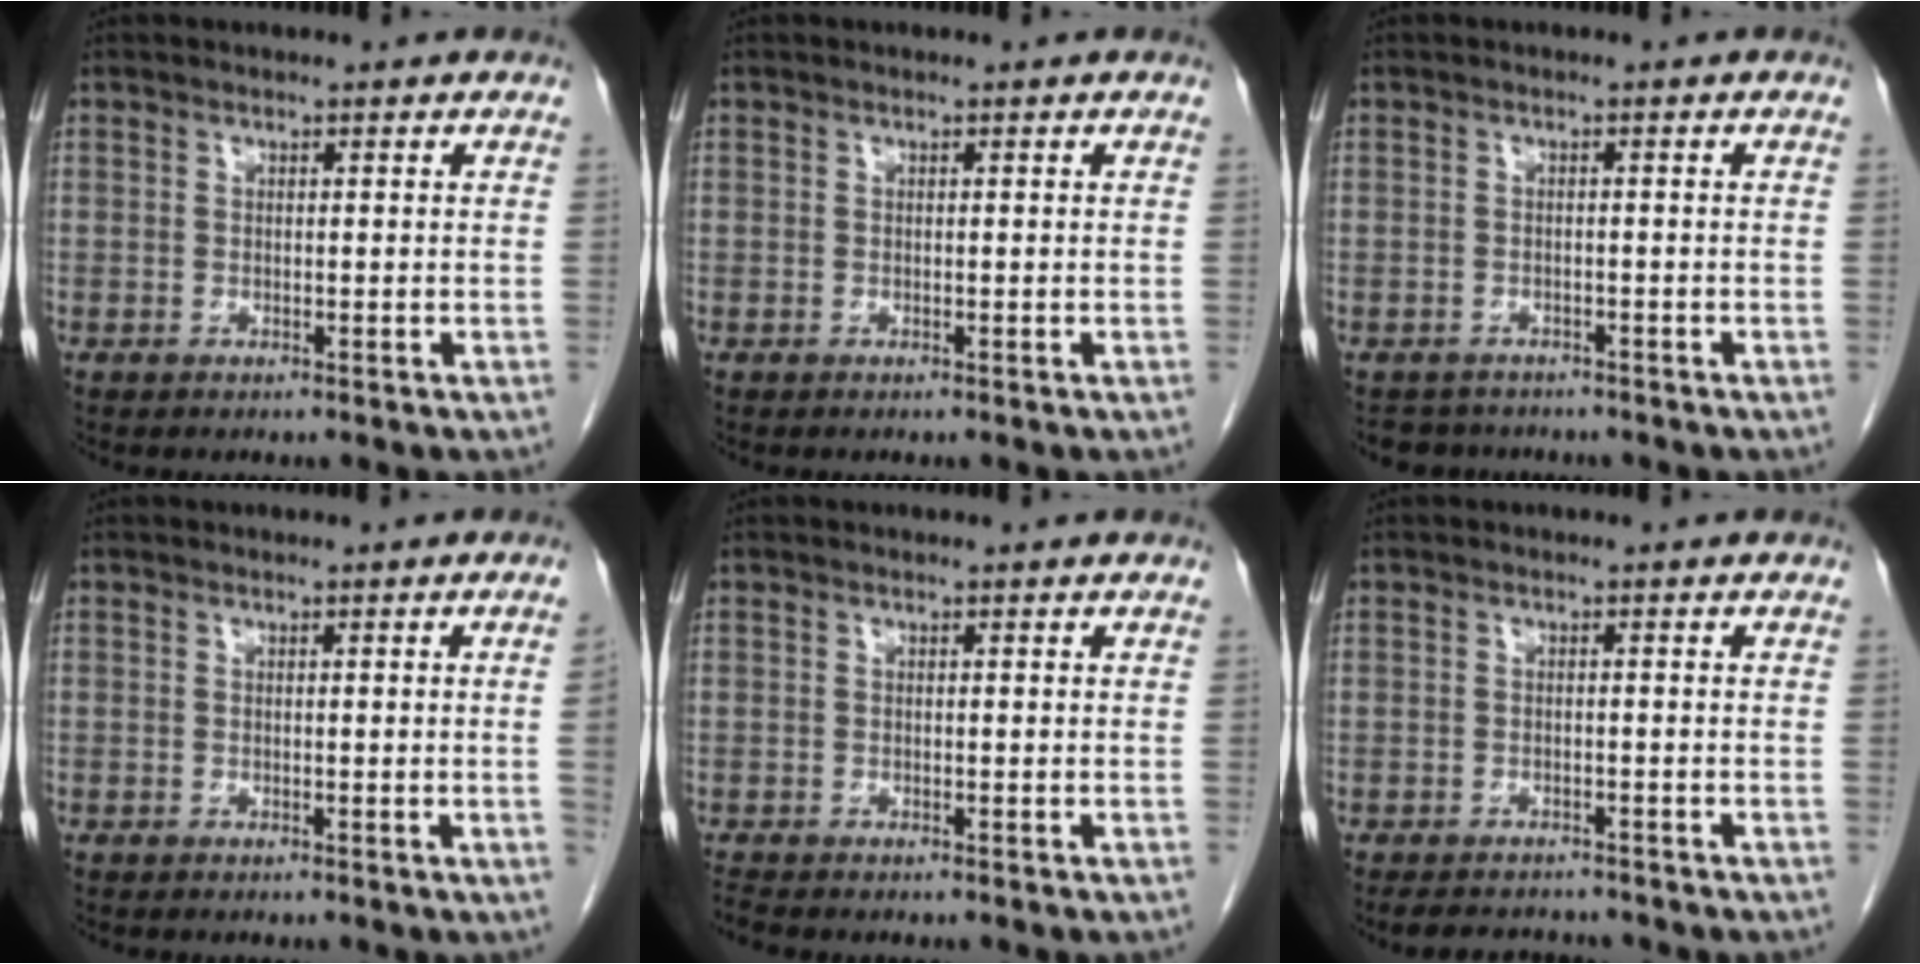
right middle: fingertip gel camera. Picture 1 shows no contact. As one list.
[{"total": 0.0}, {"total": 3.4, "force": [-3.0, 1.4, -0.3], "torque": [0.003, -0.002, -0.047]}, {"total": 1.5, "force": [-0.2, -0.7, 1.3], "torque": [-0.009, 0.000, -0.002]}, {"total": 0.9, "force": [-0.9, -0.1, 0.1], "torque": [-0.011, -0.007, -0.018]}, {"total": 5.3, "force": [-4.9, 1.5, 1.3], "torque": [-0.015, -0.005, -0.069]}]